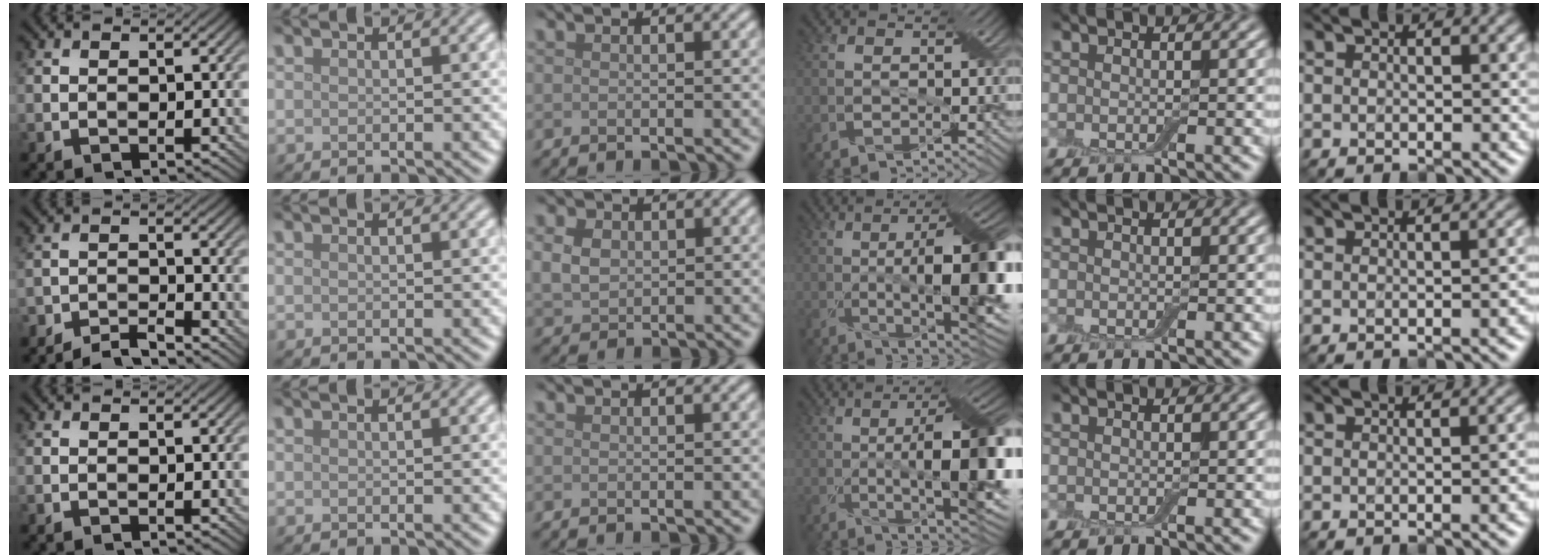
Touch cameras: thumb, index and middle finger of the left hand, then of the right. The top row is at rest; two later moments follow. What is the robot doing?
{"motion": "extract", "object": "backpack"}